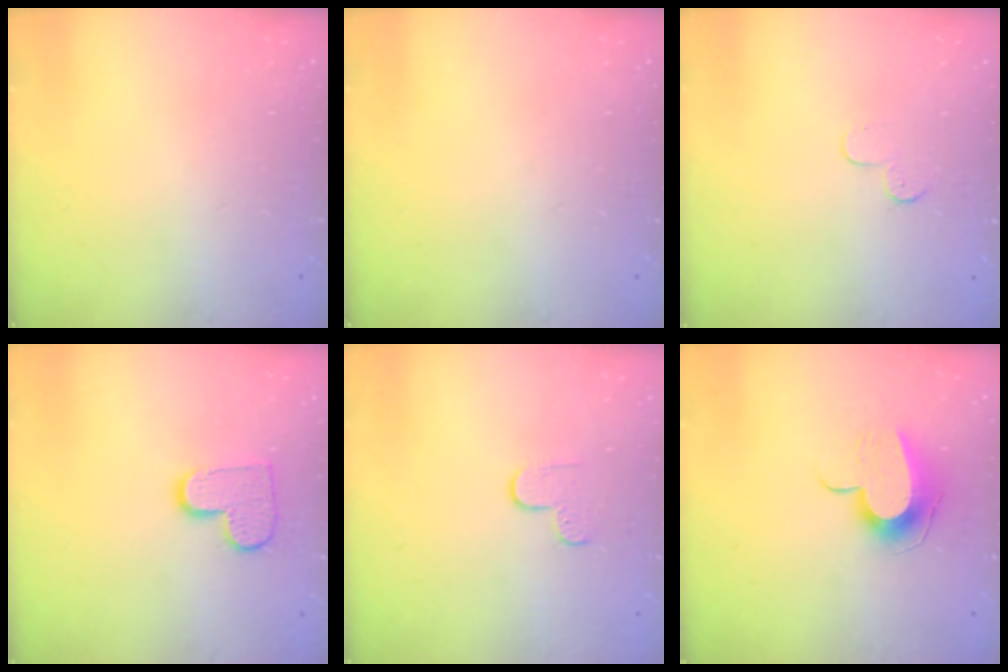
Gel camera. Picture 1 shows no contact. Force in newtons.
{"total": 0.0}
{"total": 3.7, "press": 3.7, "slide": 0.4}
{"total": 10.0, "press": 10.0, "slide": 0.7}
{"total": 4.0, "press": 4.0, "slide": 0.3}
{"total": 9.7, "press": 9.6, "slide": 0.8}